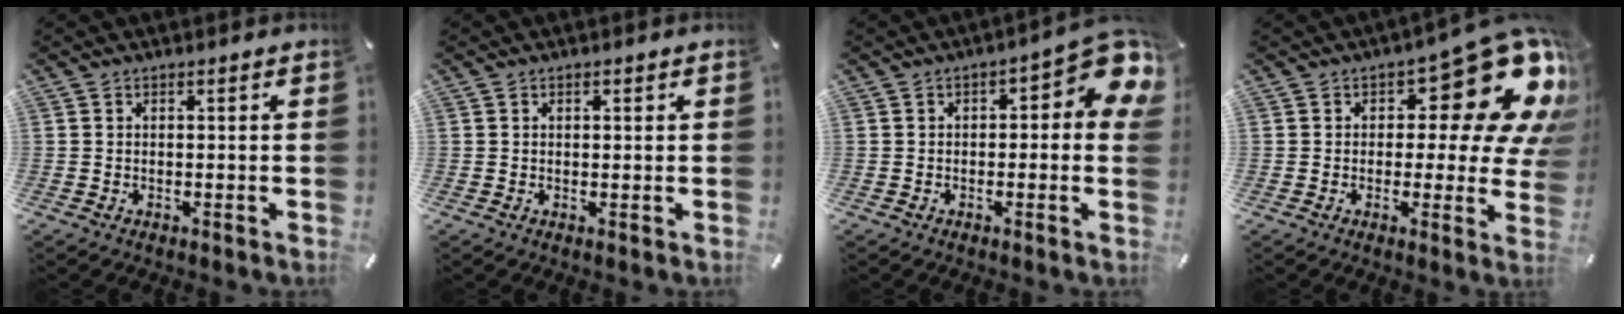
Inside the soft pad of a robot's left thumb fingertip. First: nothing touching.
{"total": 0.8, "force": [0.3, 0.5, 0.6], "torque": [-0.011, 0.003, 0.004]}
{"total": 9.6, "force": [2.6, 3.7, 8.5], "torque": [-0.099, -0.026, 0.040]}
{"total": 19.0, "force": [9.4, 8.0, 14.5], "torque": [-0.171, -0.074, 0.150]}